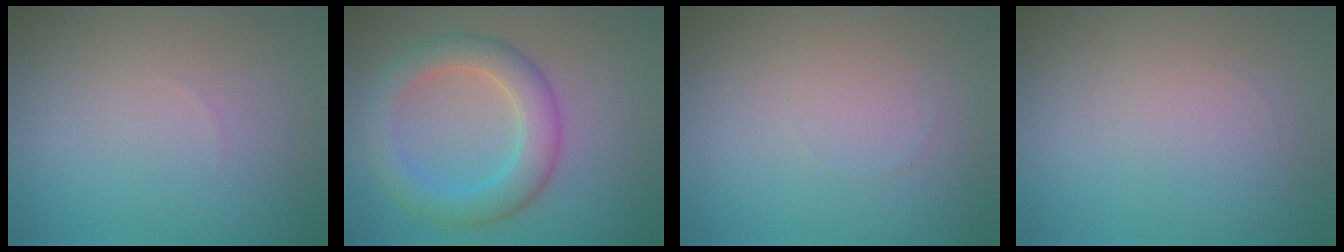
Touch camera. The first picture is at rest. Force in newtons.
{"total": 5.0, "press": 5.0, "slide": 0.3}
{"total": 0.0}
{"total": 0.0}